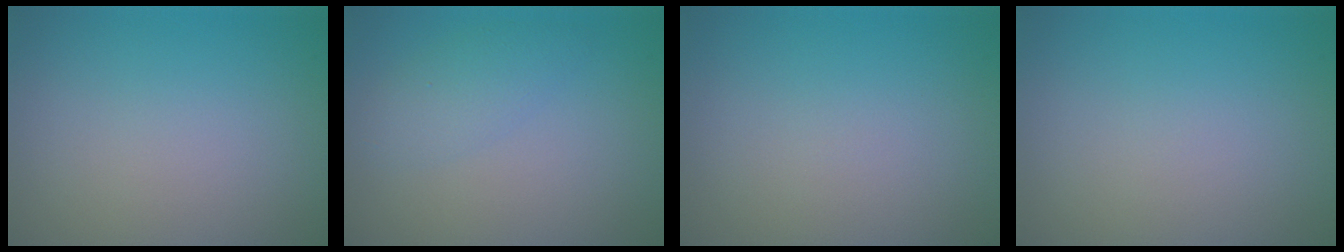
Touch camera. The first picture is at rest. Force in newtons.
{"total": 2.2, "press": 2.2, "slide": 0.0}
{"total": 0.0}
{"total": 0.0}